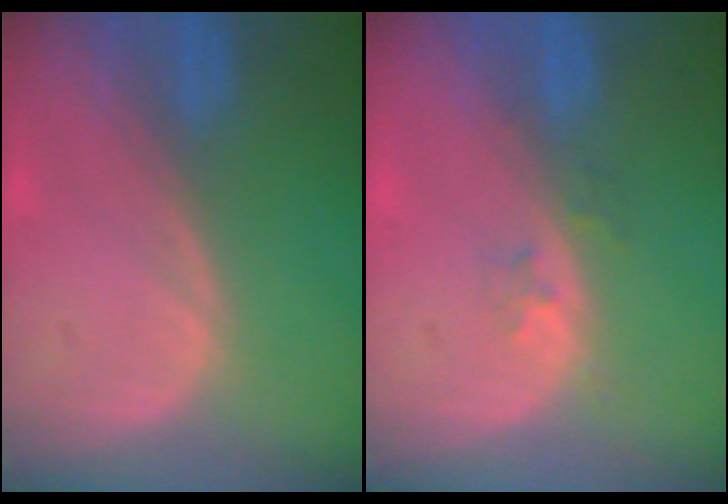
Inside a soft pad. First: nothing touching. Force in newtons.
{"total": 1.9, "press": 1.4, "slide": 1.2}